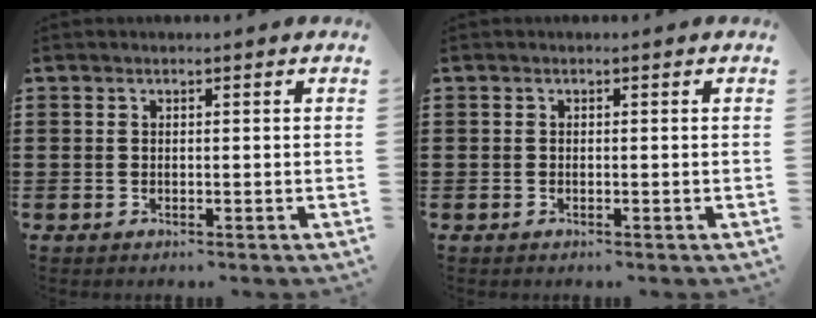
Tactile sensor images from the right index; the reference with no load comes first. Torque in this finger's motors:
{"motor_torque": [-0.62, 1.52, 0.00, -0.01]}